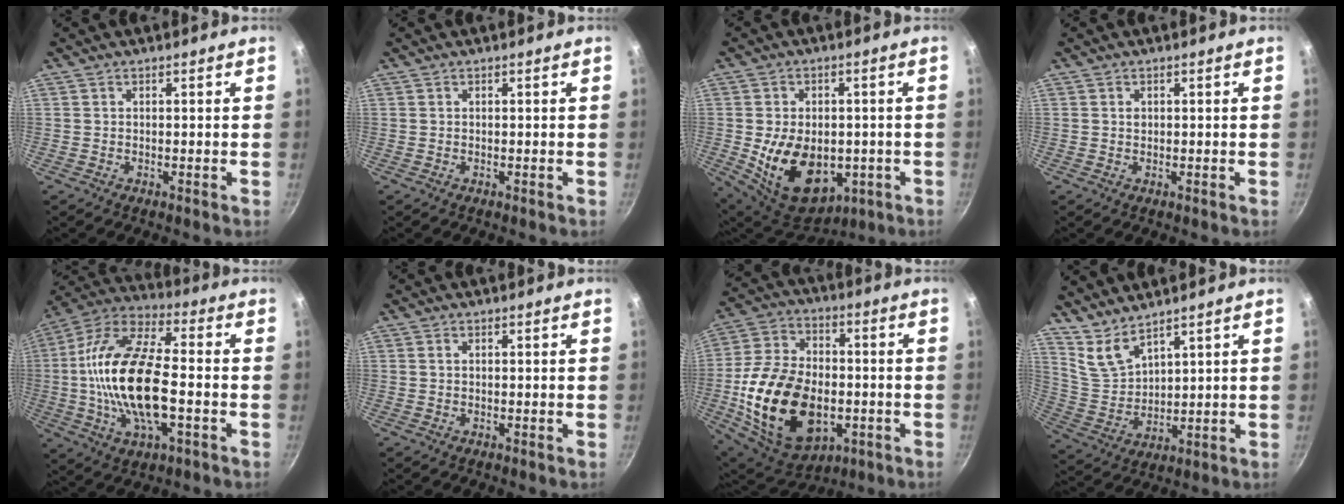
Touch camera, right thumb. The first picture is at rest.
{"total": 0.0}
{"total": 16.9, "force": [-2.9, 11.6, 11.9], "torque": [-0.172, -0.005, -0.022]}
{"total": 0.9, "force": [0.3, 0.7, 0.4], "torque": [-0.005, 0.001, 0.004]}
{"total": 21.5, "force": [-2.7, 9.5, 19.1], "torque": [-0.365, 0.027, -0.063]}
{"total": 2.0, "force": [0.5, 0.7, 1.8], "torque": [-0.040, 0.002, 0.010]}
{"total": 24.8, "force": [-4.8, 16.1, 18.2], "torque": [-0.324, 0.022, -0.067]}
{"total": 7.0, "force": [5.8, 2.1, 3.4], "torque": [-0.063, -0.048, 0.132]}